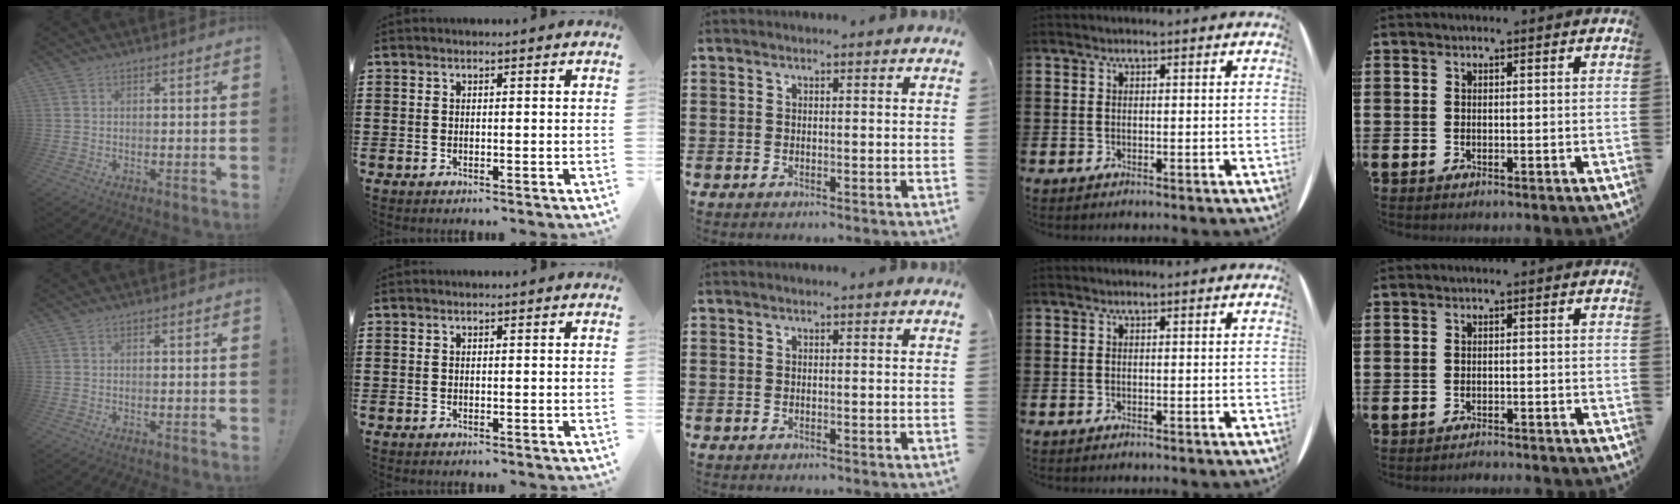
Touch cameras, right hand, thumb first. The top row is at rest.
{"little": {"total": 1.0, "force": [-1.0, -0.1, 0.0], "torque": [-0.002, 0.001, -0.021]}}